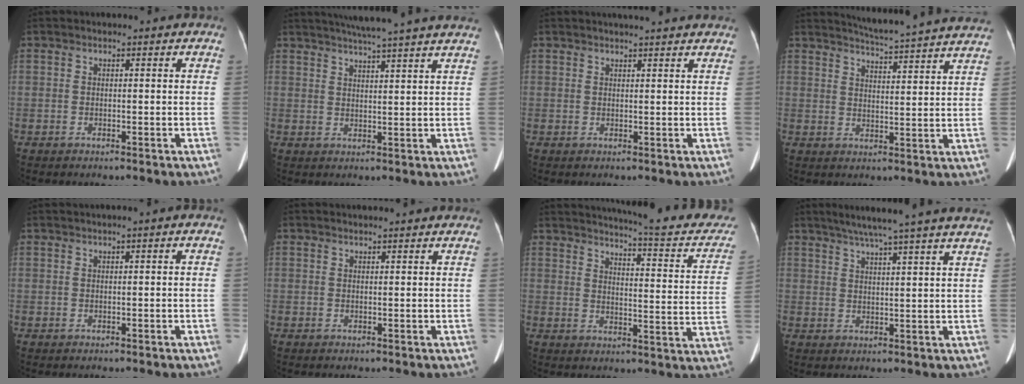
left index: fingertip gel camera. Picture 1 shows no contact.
{"total": 14.7, "force": [12.8, -1.0, 7.2], "torque": [-0.118, 0.009, 0.160]}
{"total": 7.3, "force": [6.5, 0.3, 3.2], "torque": [-0.044, 0.023, 0.069]}
{"total": 18.4, "force": [17.3, -0.3, 6.2], "torque": [-0.103, -0.029, 0.214]}
{"total": 0.7, "force": [0.0, 0.0, 0.7], "torque": [-0.011, 0.007, 0.001]}
{"total": 1.9, "force": [1.8, 0.3, 0.5], "torque": [-0.010, 0.022, 0.023]}
{"total": 20.9, "force": [18.6, 2.8, 9.1], "torque": [-0.115, -0.044, 0.209]}
{"total": 15.1, "force": [12.4, -1.3, 8.4], "torque": [-0.133, 0.015, 0.157]}